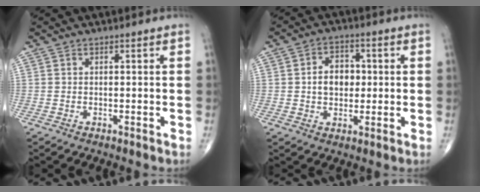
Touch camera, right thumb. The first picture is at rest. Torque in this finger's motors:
{"motor_torque": [-0.48, 0.69, 0.30, 0.17, 0.13]}